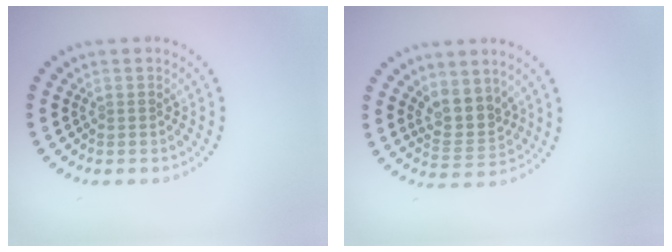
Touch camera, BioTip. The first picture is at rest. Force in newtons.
{"total": 3.5, "press": 3.0, "slide": 1.9}